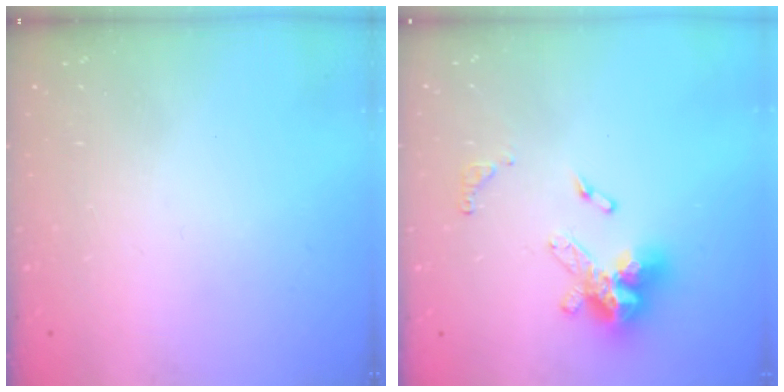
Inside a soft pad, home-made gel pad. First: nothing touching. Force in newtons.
{"total": 13.4, "press": 13.4, "slide": 1.3}